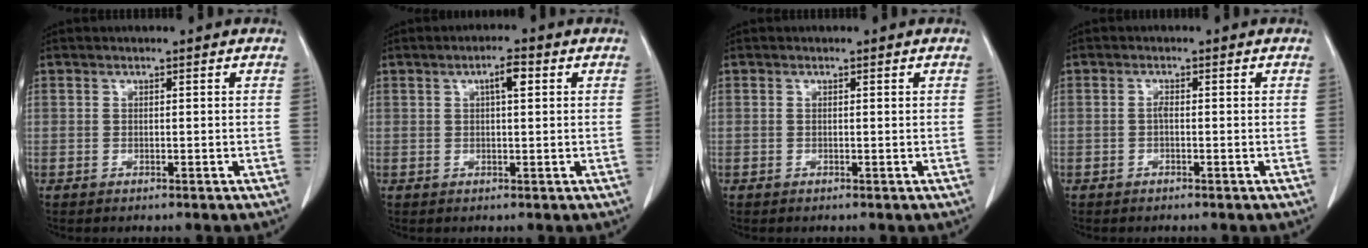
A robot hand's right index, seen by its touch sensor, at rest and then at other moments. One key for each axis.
{"total": 3.1, "fx": 1.2, "fy": 0.7, "fz": 2.8, "tx": -0.044, "ty": 0.006, "tz": 0.017}
{"total": 0.0}
{"total": 0.7, "fx": -0.1, "fy": 0.3, "fz": 0.7, "tx": -0.012, "ty": 0.002, "tz": -0.005}